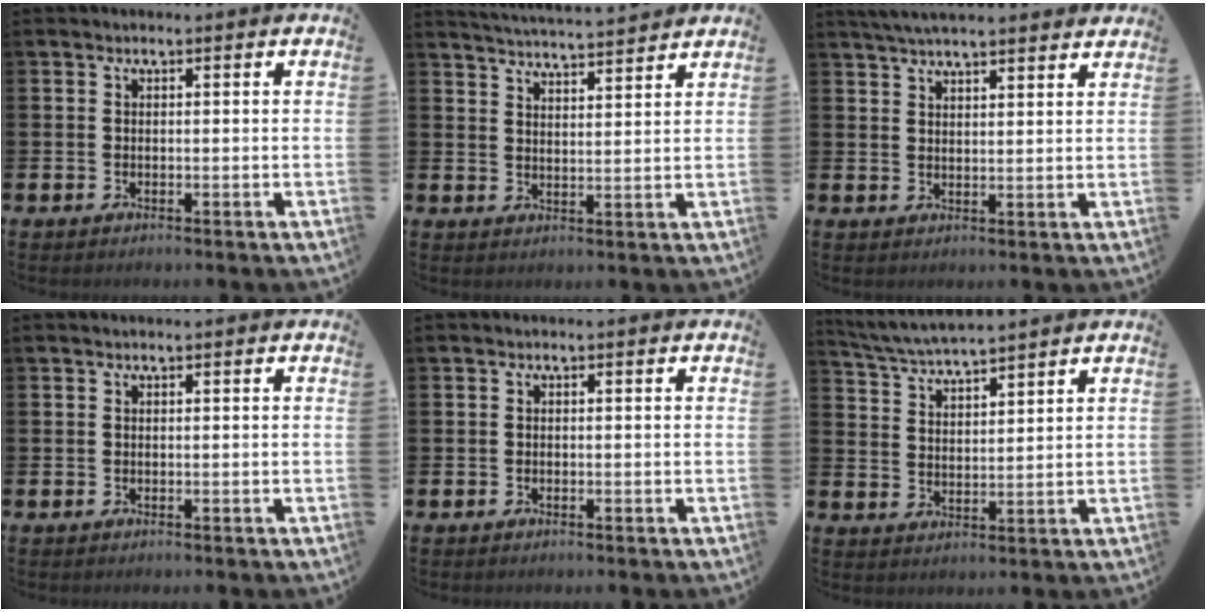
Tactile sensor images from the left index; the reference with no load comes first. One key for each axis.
{"total": 4.5, "fx": 4.5, "fy": -0.4, "fz": 0.2, "tx": -0.015, "ty": -0.032, "tz": 0.079}
{"total": 4.5, "fx": 4.3, "fy": 0.4, "fz": 1.1, "tx": -0.026, "ty": -0.014, "tz": 0.079}
{"total": 0.0}
{"total": 0.0}
{"total": 4.8, "fx": 4.7, "fy": 0.0, "fz": 0.6, "tx": -0.026, "ty": -0.030, "tz": 0.083}